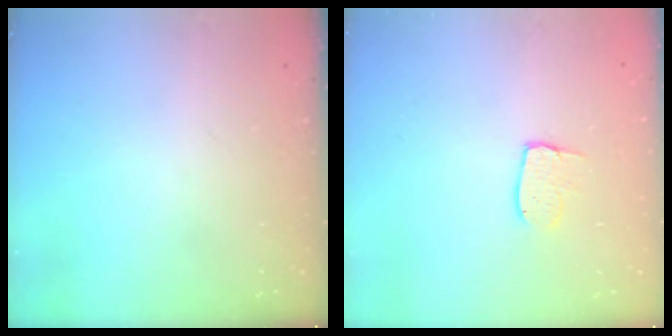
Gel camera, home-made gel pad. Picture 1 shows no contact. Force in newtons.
{"total": 5.1, "press": 5.1, "slide": 0.4}